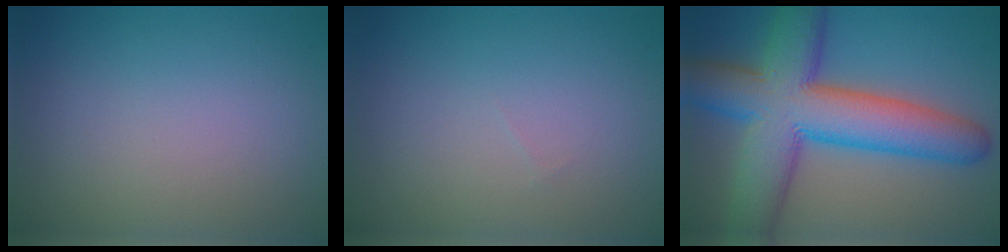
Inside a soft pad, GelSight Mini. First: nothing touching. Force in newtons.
{"total": 0.0}
{"total": 12.2, "press": 12.2, "slide": 0.4}